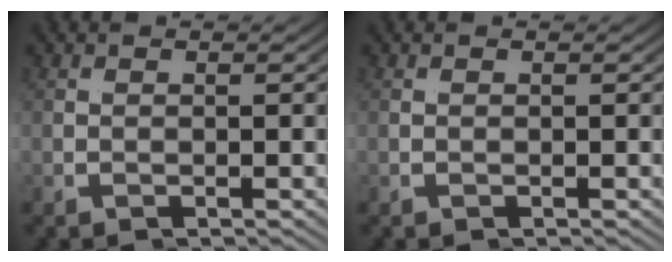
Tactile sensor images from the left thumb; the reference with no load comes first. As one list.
[{"total": 0.0}]